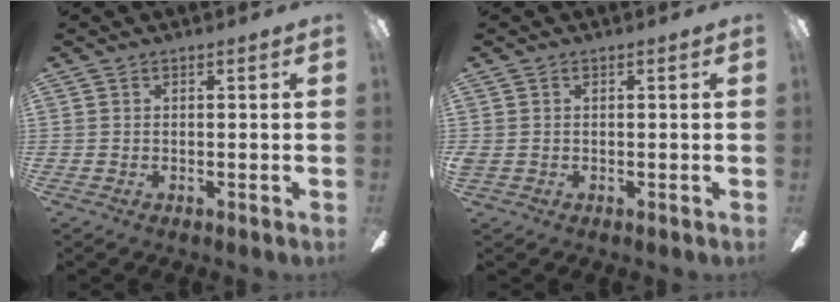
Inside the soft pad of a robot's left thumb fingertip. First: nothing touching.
{"total": 0.8, "force": [0.0, 0.7, 0.3], "torque": [-0.006, 0.005, -0.002]}